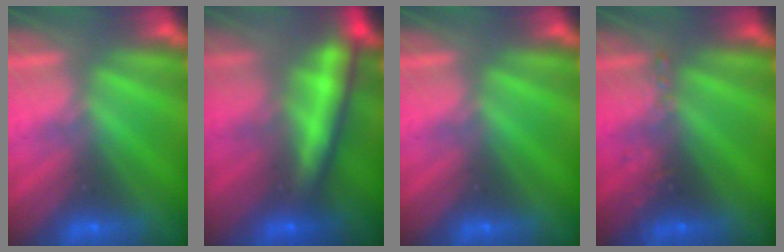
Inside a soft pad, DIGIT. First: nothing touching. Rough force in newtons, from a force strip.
{"total": 5.5}
{"total": 0.0}
{"total": 2.5}